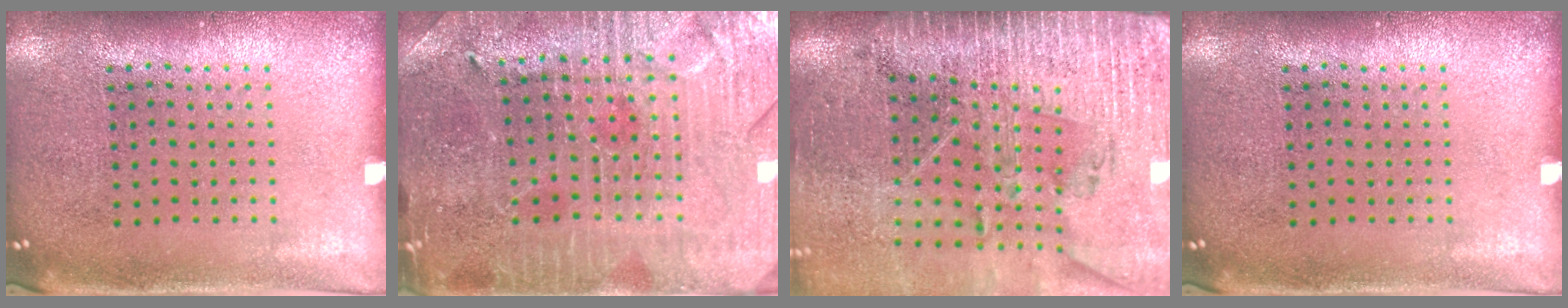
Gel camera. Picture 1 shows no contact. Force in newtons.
{"total": 3.3, "press": 3.2, "slide": 0.5}
{"total": 3.5, "press": 3.2, "slide": 1.4}
{"total": 0.0}